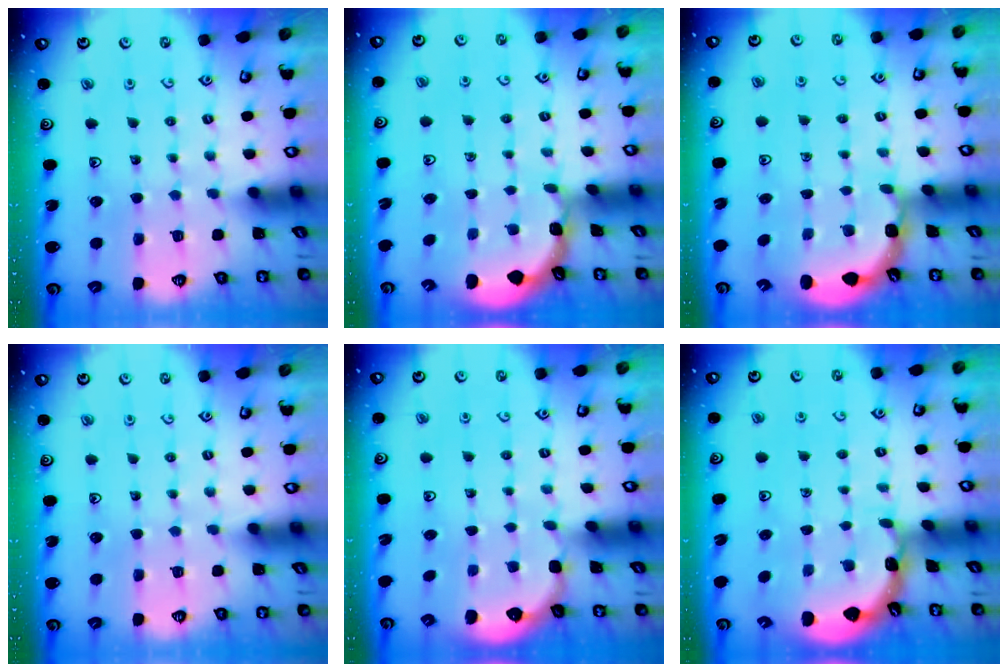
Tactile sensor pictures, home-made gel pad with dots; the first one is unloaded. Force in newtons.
{"total": 1.5, "press": 1.4, "slide": 0.3}
{"total": 2.0, "press": 1.8, "slide": 0.9}
{"total": 0.0}
{"total": 1.8, "press": 1.0, "slide": 1.4}
{"total": 1.7, "press": 1.7, "slide": 0.2}